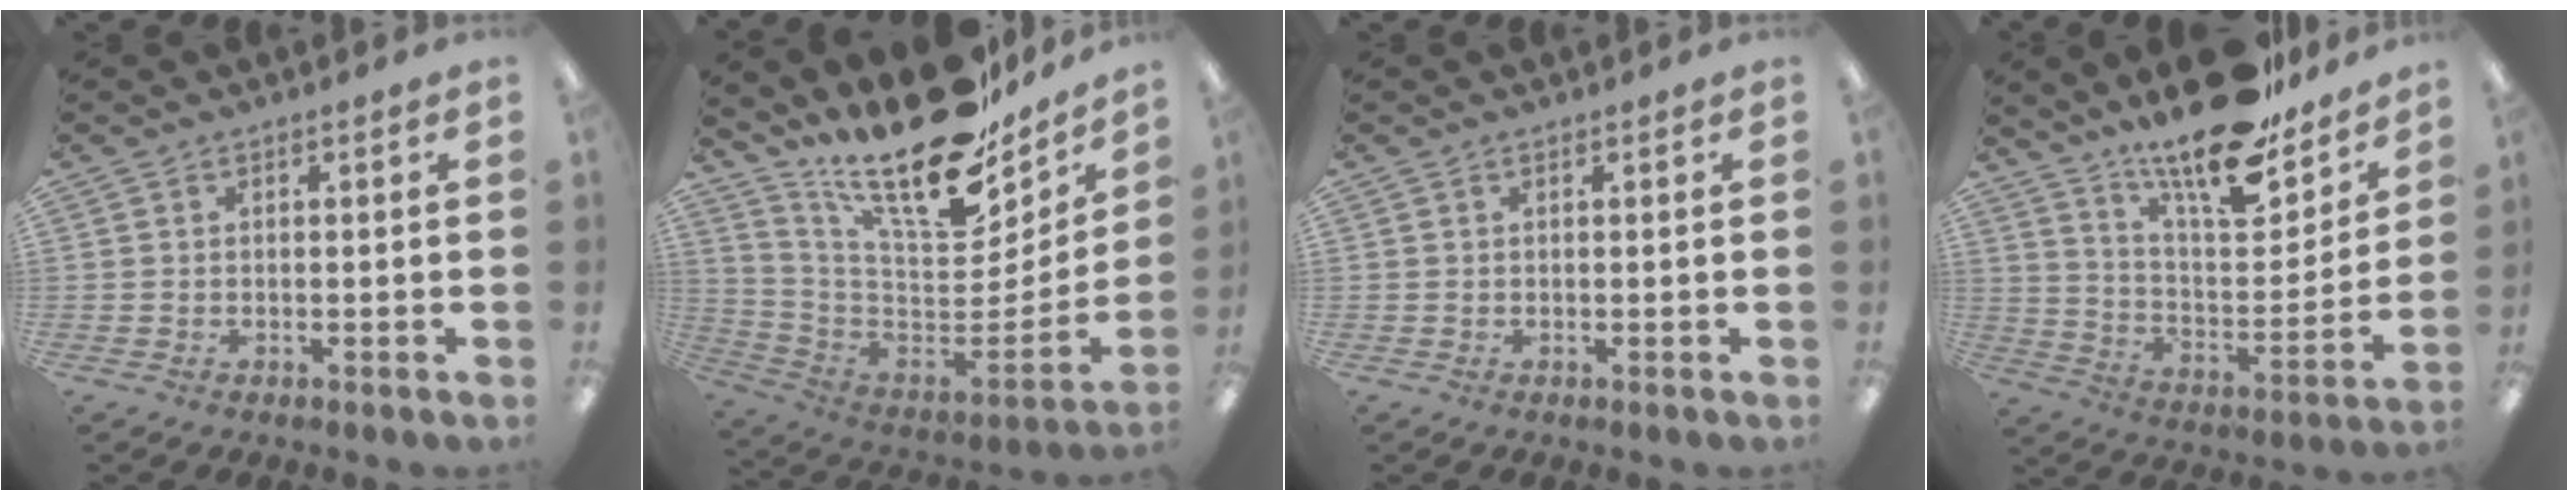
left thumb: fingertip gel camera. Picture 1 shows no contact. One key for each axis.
{"total": 21.5, "fx": 15.9, "fy": 7.7, "fz": 12.3, "tx": -0.182, "ty": -0.128, "tz": 0.269}
{"total": 0.0}
{"total": 18.8, "fx": 15.5, "fy": 5.0, "fz": 9.4, "tx": -0.156, "ty": -0.117, "tz": 0.263}